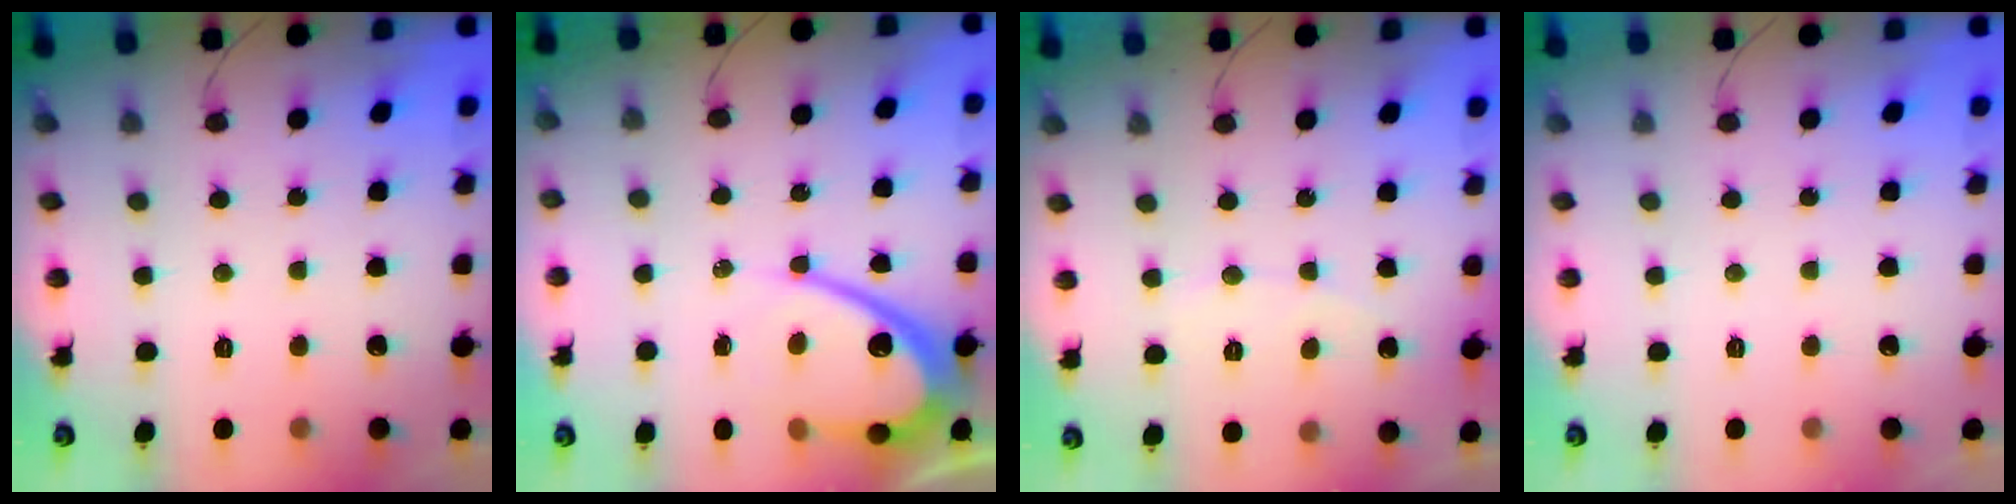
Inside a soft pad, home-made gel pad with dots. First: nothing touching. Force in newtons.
{"total": 12.6, "press": 12.6, "slide": 0.9}
{"total": 3.0, "press": 3.0, "slide": 0.3}
{"total": 0.0}